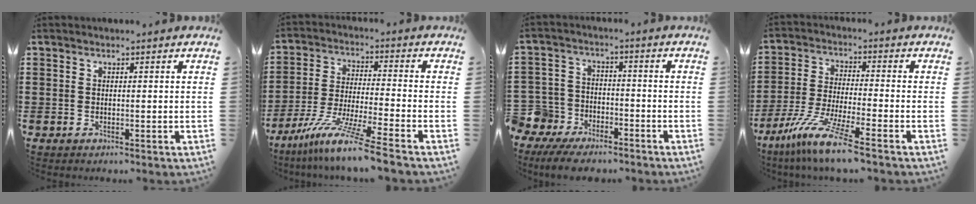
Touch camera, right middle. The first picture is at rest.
{"total": 10.1, "force": [-8.3, -0.8, 5.7], "torque": [-0.116, -0.007, -0.168]}
{"total": 8.0, "force": [-7.0, 3.7, 1.0], "torque": [-0.044, 0.024, -0.145]}
{"total": 9.5, "force": [-7.2, 0.0, 6.2], "torque": [-0.135, -0.012, -0.146]}